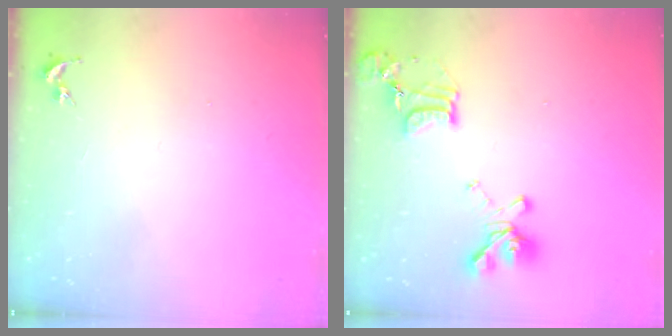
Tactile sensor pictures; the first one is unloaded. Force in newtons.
{"total": 16.9, "press": 16.8, "slide": 1.2}